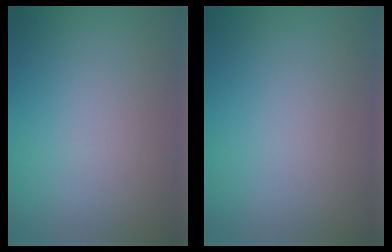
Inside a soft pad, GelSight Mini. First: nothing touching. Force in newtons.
{"total": 0.0}